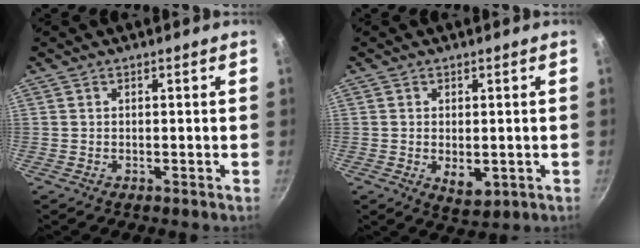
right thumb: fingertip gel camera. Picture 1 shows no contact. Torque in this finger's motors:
{"motor_torque": [-0.22, 0.16, -0.10, 0.05, 0.11]}